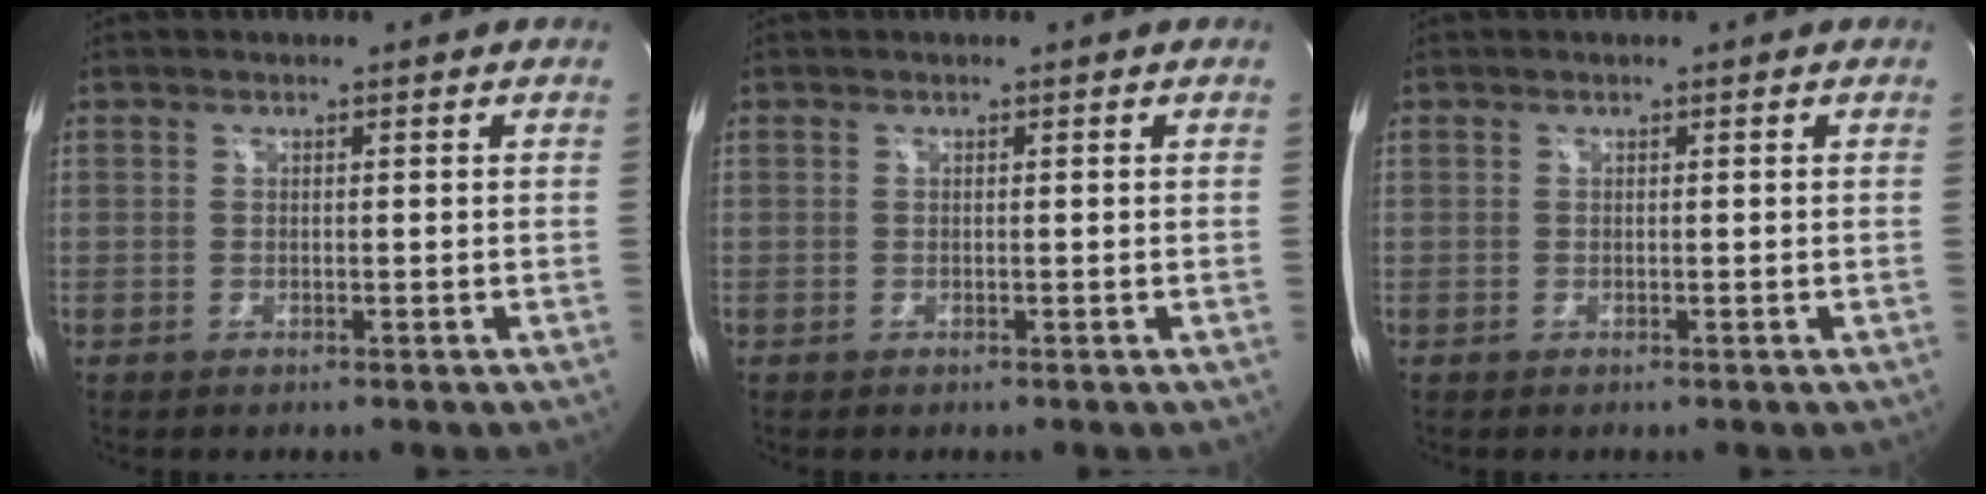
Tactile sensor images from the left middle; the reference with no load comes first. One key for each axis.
{"total": 0.0}
{"total": 0.0}